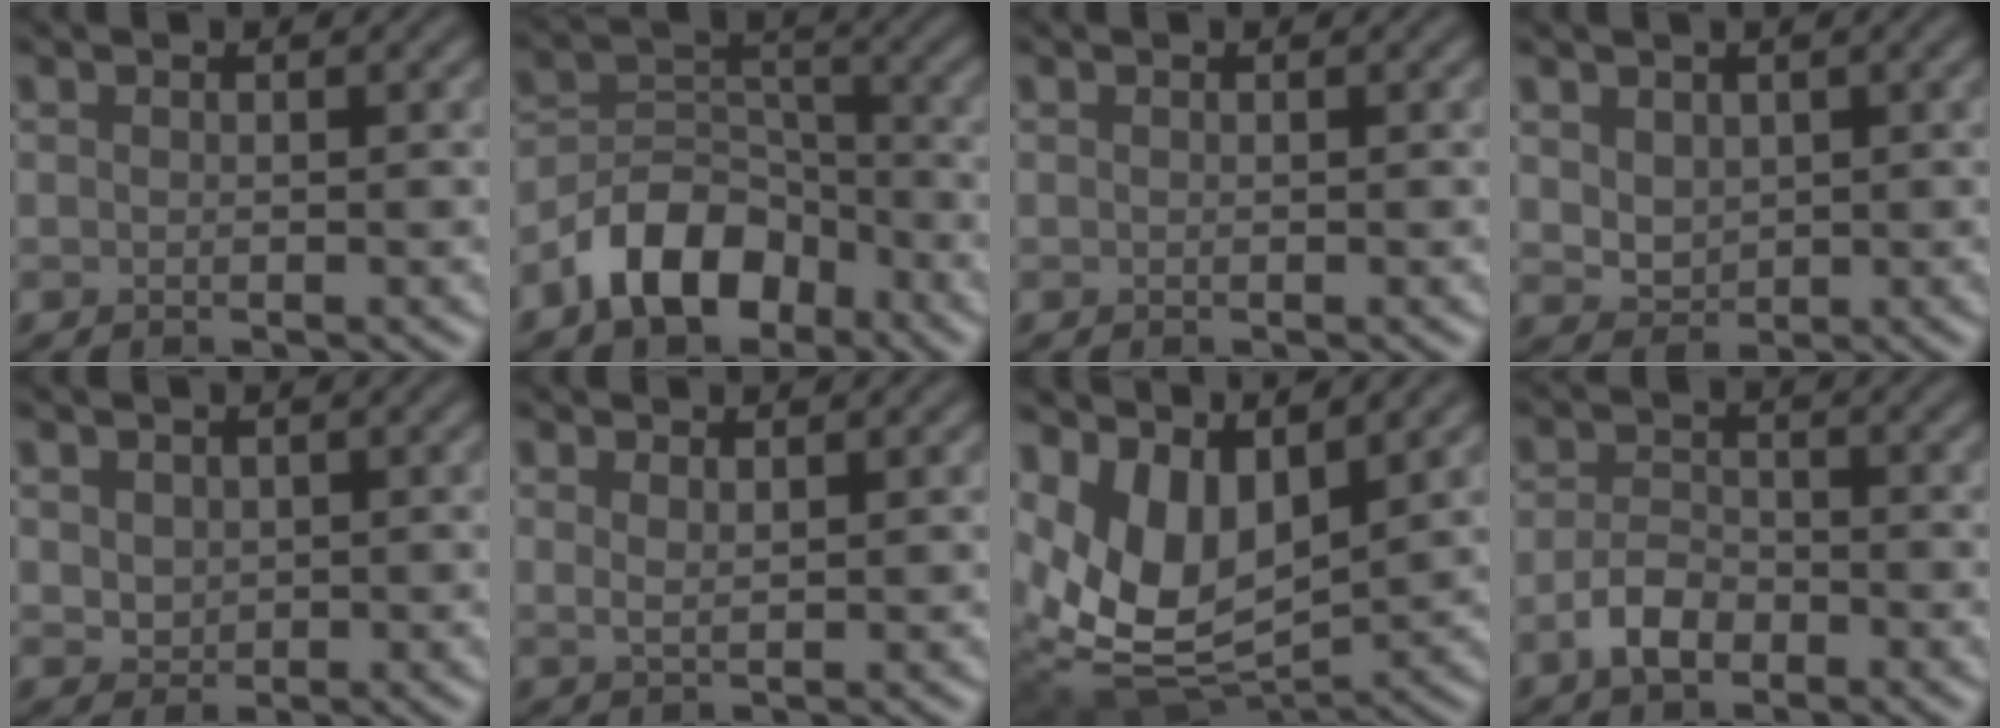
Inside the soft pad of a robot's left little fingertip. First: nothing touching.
{"total": 7.2, "force": [-4.4, 4.4, 3.6], "torque": [-0.057, 0.002, -0.090]}
{"total": 0.0}
{"total": 2.2, "force": [0.8, 1.7, 1.1], "torque": [-0.025, -0.004, 0.020]}
{"total": 1.6, "force": [0.6, 1.3, 0.6], "torque": [-0.014, -0.005, 0.017]}
{"total": 1.3, "force": [0.9, 0.3, 0.8], "torque": [-0.017, -0.003, 0.016]}
{"total": 8.8, "force": [2.3, 5.1, 6.9], "torque": [-0.153, -0.022, 0.050]}
{"total": 3.0, "force": [-1.6, 1.6, 1.8], "torque": [-0.036, 0.004, -0.036]}